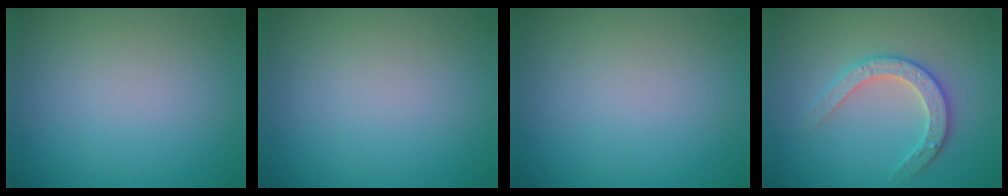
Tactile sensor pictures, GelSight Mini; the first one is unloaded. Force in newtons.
{"total": 0.0}
{"total": 0.0}
{"total": 2.8, "press": 2.8, "slide": 0.3}